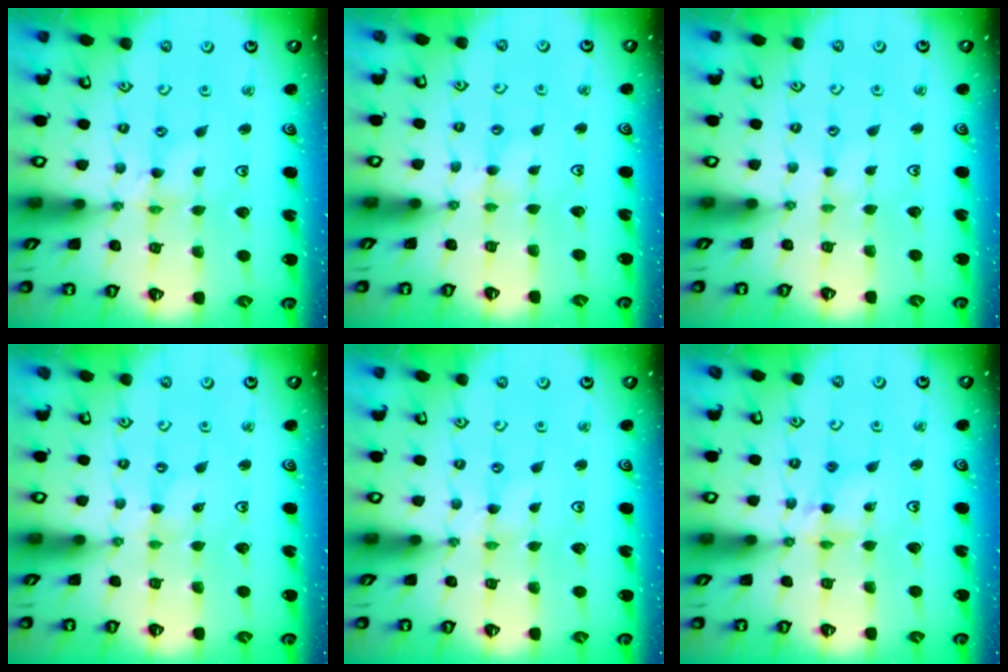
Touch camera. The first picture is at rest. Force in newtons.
{"total": 2.3, "press": 2.3, "slide": 0.4}
{"total": 0.9, "press": 0.9, "slide": 0.2}
{"total": 0.0}
{"total": 0.0}
{"total": 5.8, "press": 5.8, "slide": 0.5}